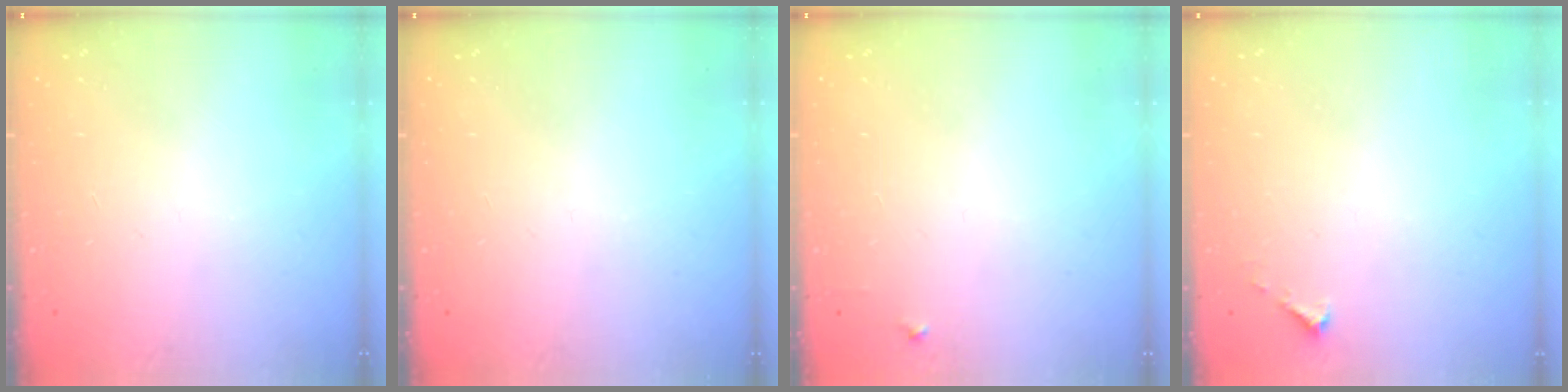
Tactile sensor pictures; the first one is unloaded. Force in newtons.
{"total": 0.0}
{"total": 4.1, "press": 4.1, "slide": 0.6}
{"total": 2.1, "press": 2.1, "slide": 0.2}